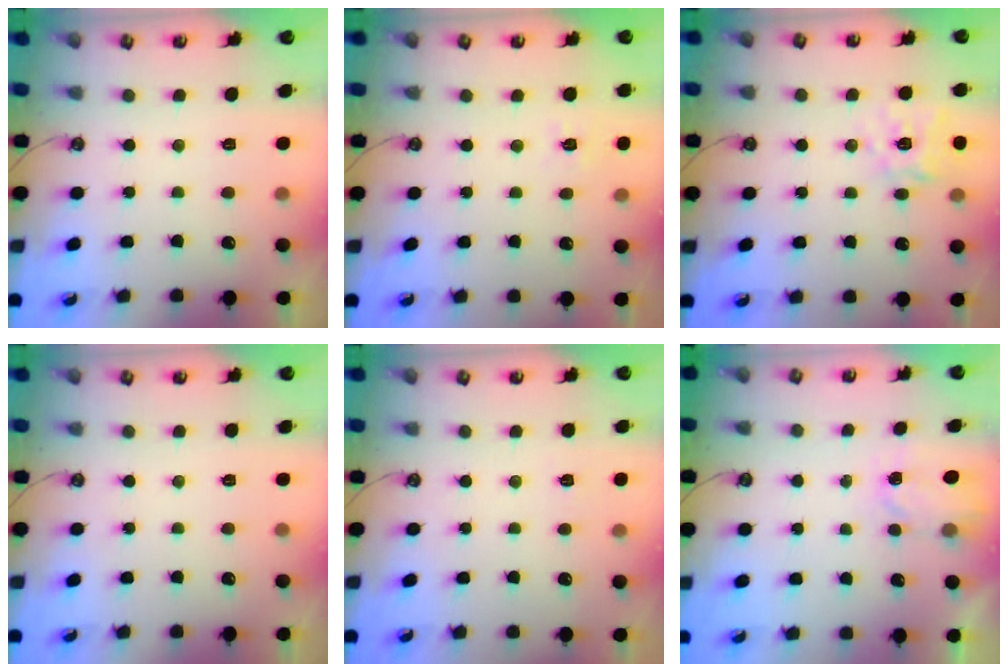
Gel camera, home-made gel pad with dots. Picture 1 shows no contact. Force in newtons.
{"total": 5.1, "press": 5.0, "slide": 0.6}
{"total": 13.5, "press": 13.4, "slide": 1.6}
{"total": 0.0}
{"total": 2.7, "press": 2.7, "slide": 0.4}
{"total": 2.6, "press": 2.5, "slide": 0.4}